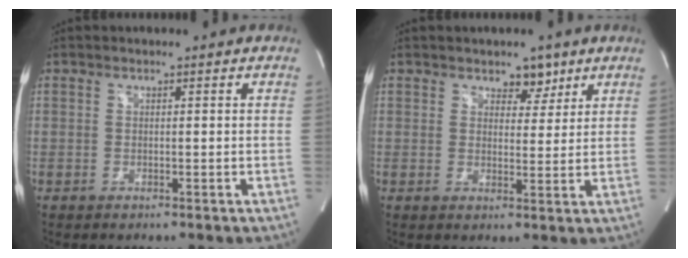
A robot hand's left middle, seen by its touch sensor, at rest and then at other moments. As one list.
[{"total": 3.6, "force": [2.4, 2.2, 1.4], "torque": [-0.011, -0.001, 0.037]}]